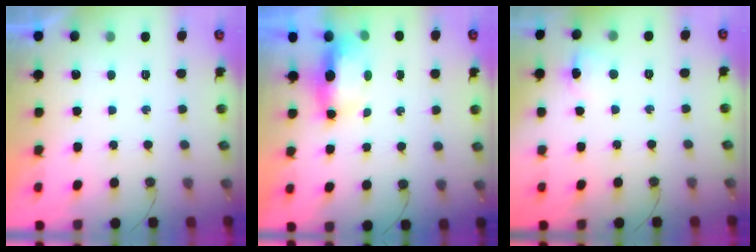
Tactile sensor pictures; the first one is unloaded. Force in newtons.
{"total": 12.3, "press": 7.4, "slide": 9.8}
{"total": 6.3, "press": 4.9, "slide": 3.9}